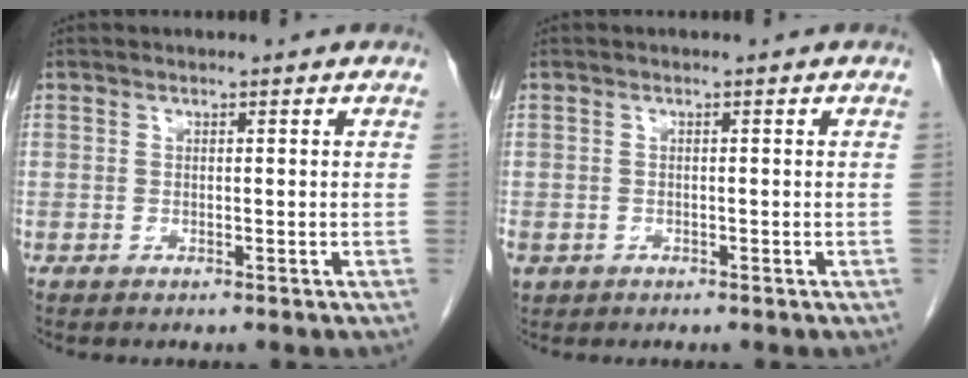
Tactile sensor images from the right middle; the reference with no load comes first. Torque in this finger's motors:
{"motor_torque": [1.16, -0.98, 0.78, 0.17]}